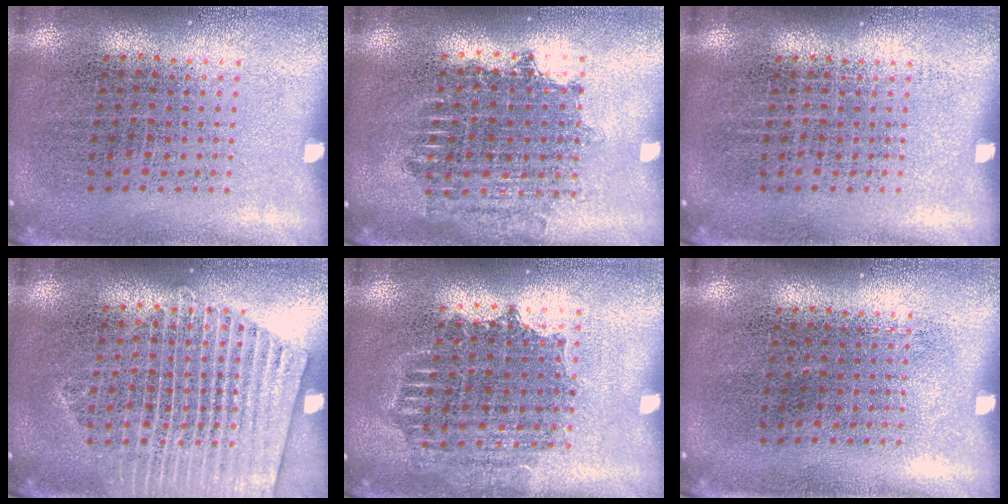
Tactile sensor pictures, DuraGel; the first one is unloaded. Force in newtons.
{"total": 1.8, "press": 1.5, "slide": 1.0}
{"total": 0.0}
{"total": 1.6, "press": 1.6, "slide": 0.3}
{"total": 1.4, "press": 1.2, "slide": 0.7}
{"total": 0.0}